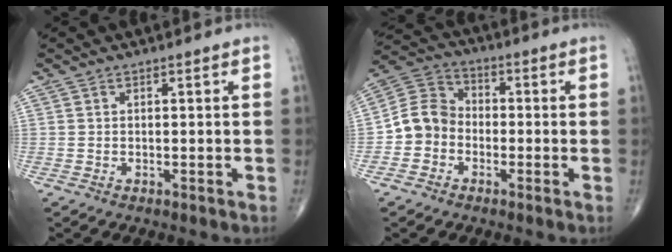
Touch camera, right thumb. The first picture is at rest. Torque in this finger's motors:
{"motor_torque": [-0.01, 0.21, 0.10, -0.29, 0.07]}